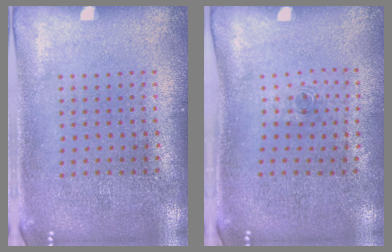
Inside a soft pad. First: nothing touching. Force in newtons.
{"total": 0.6, "press": 0.2, "slide": 0.6}